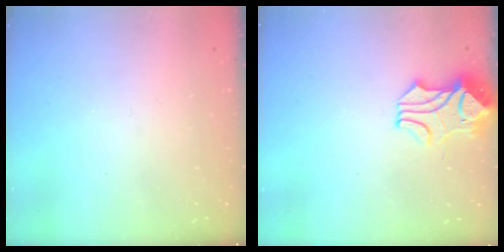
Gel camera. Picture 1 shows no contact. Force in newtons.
{"total": 2.5, "press": 2.2, "slide": 1.2}